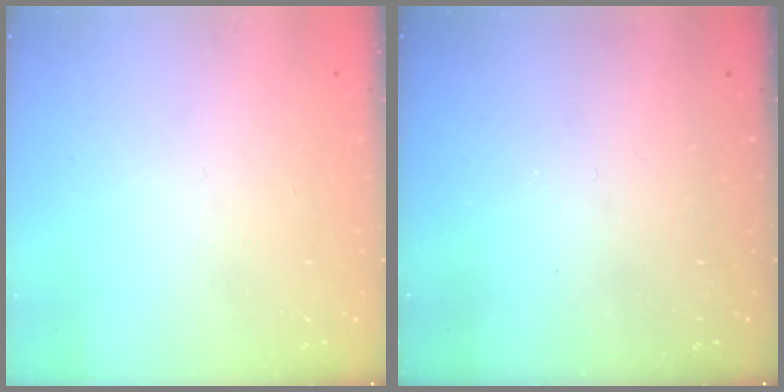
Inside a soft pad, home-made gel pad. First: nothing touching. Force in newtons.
{"total": 0.0}